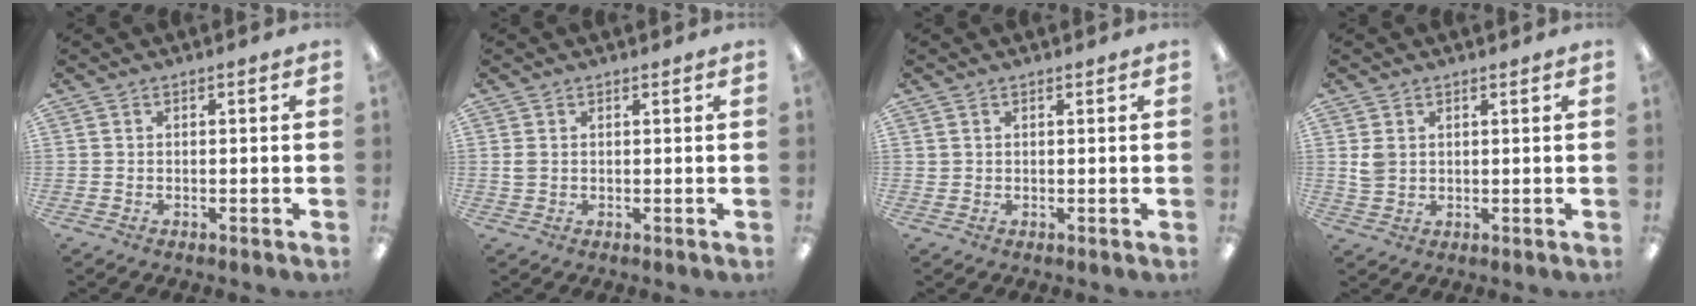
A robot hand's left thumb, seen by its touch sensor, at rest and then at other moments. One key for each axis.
{"total": 1.6, "fx": 0.6, "fy": 1.2, "fz": 0.7, "tx": -0.017, "ty": 0.004, "tz": 0.011}
{"total": 0.9, "fx": 0.6, "fy": 0.7, "fz": 0.1, "tx": -0.002, "ty": 0.001, "tz": 0.013}
{"total": 3.6, "fx": 1.3, "fy": 2.9, "fz": 1.6, "tx": -0.025, "ty": 0.000, "tz": 0.024}